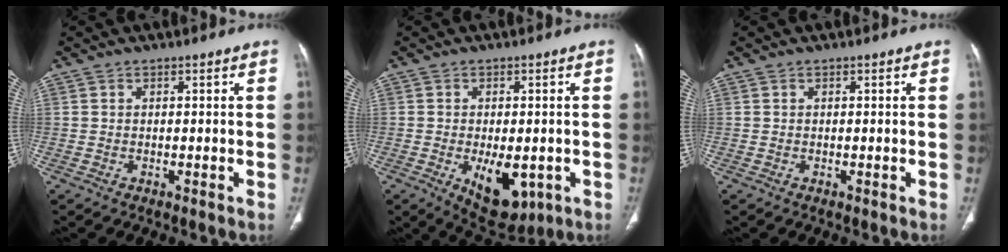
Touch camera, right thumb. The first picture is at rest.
{"total": 9.8, "force": [-2.8, 5.2, 7.8], "torque": [-0.095, -0.009, -0.025]}
{"total": 0.0}